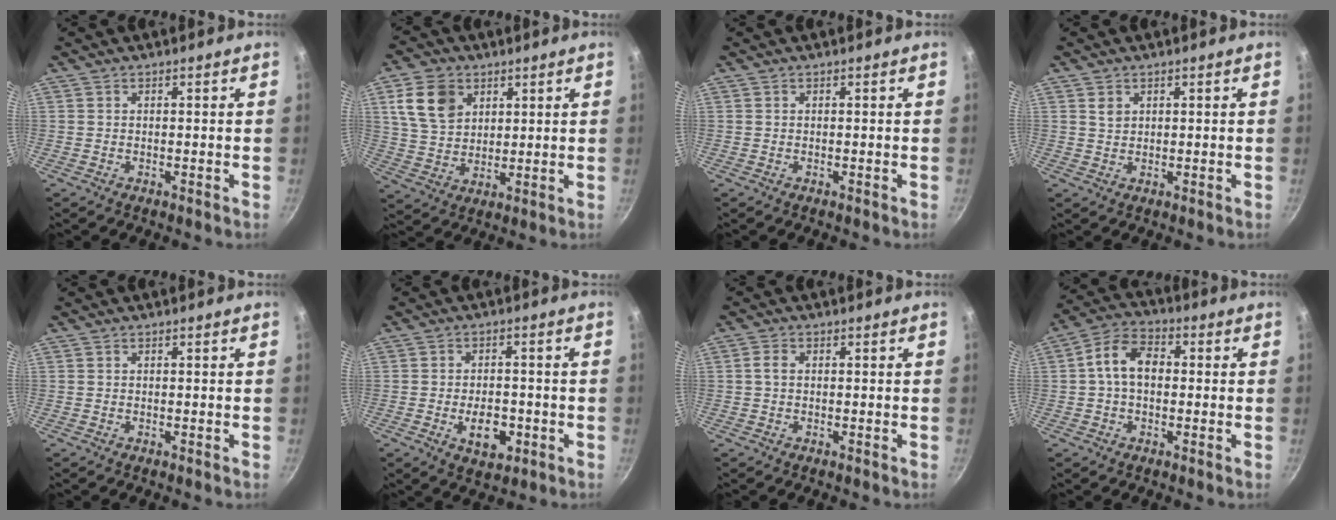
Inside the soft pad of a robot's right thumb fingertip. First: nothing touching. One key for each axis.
{"total": 10.7, "fx": 4.3, "fy": 7.8, "fz": 5.9, "tx": -0.090, "ty": -0.009, "tz": 0.086}
{"total": 0.0}
{"total": 1.9, "fx": 0.9, "fy": 1.4, "fz": 0.9, "tx": -0.014, "ty": -0.002, "tz": 0.018}
{"total": 0.0}
{"total": 7.0, "fx": -2.1, "fy": 4.3, "fz": 5.2, "tx": -0.061, "ty": 0.006, "tz": -0.028}
{"total": 1.8, "fx": 0.1, "fy": 1.2, "fz": 1.3, "tx": -0.028, "ty": 0.006, "tz": 0.000}
{"total": 8.8, "fx": 0.5, "fy": 5.9, "fz": 6.4, "tx": -0.100, "ty": 0.027, "tz": -0.006}